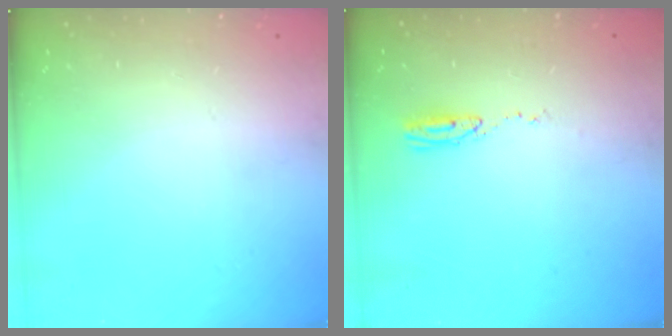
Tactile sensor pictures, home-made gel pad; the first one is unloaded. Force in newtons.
{"total": 14.7, "press": 6.3, "slide": 13.3}